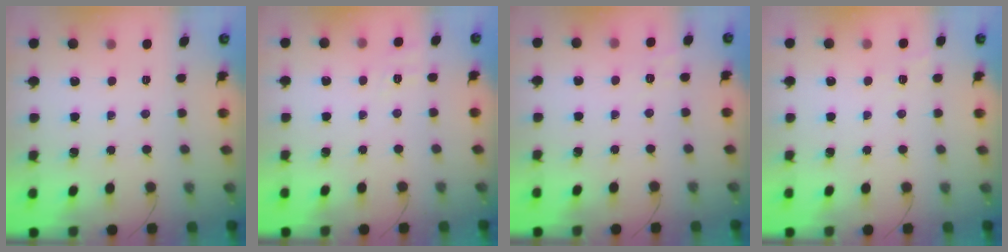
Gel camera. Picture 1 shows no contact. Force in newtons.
{"total": 6.8, "press": 6.4, "slide": 2.1}
{"total": 1.8, "press": 0.5, "slide": 1.7}
{"total": 5.8, "press": 5.6, "slide": 1.5}